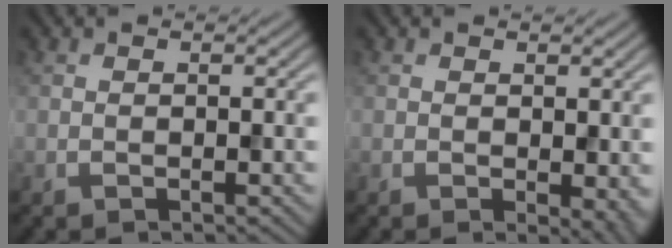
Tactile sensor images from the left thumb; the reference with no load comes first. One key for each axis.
{"total": 2.7, "fx": -0.2, "fy": 1.3, "fz": 2.3, "tx": -0.025, "ty": -0.007, "tz": 0.000}